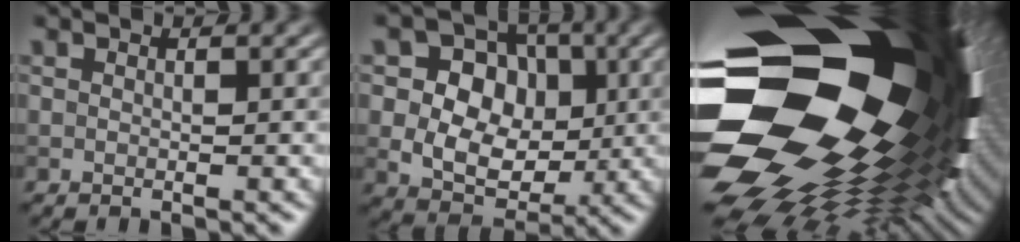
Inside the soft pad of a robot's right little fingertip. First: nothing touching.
{"total": 8.3, "force": [0.6, 6.9, 4.6], "torque": [-0.077, 0.008, 0.005]}
{"total": 22.4, "force": [-0.7, 15.1, 16.5], "torque": [-0.304, -0.059, -0.012]}